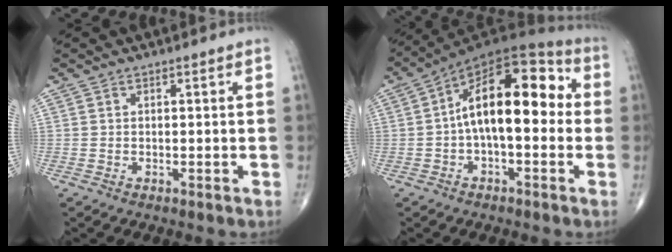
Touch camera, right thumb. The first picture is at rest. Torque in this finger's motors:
{"motor_torque": [0.49, 0.71, 0.77, -0.35, 0.15]}